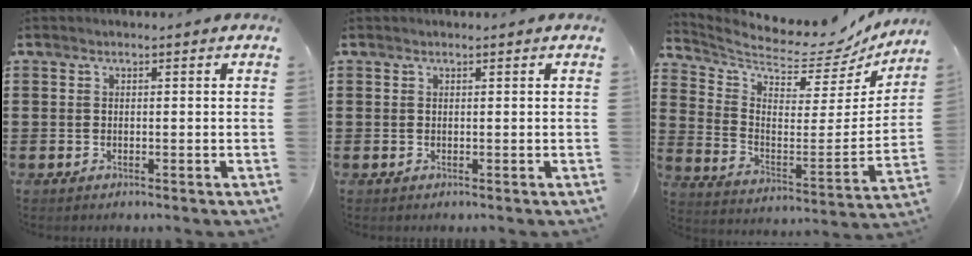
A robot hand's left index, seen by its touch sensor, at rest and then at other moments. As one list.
[{"total": 0.0}, {"total": 5.2, "force": [4.9, 0.7, 1.5], "torque": [-0.061, -0.061, 0.076]}]